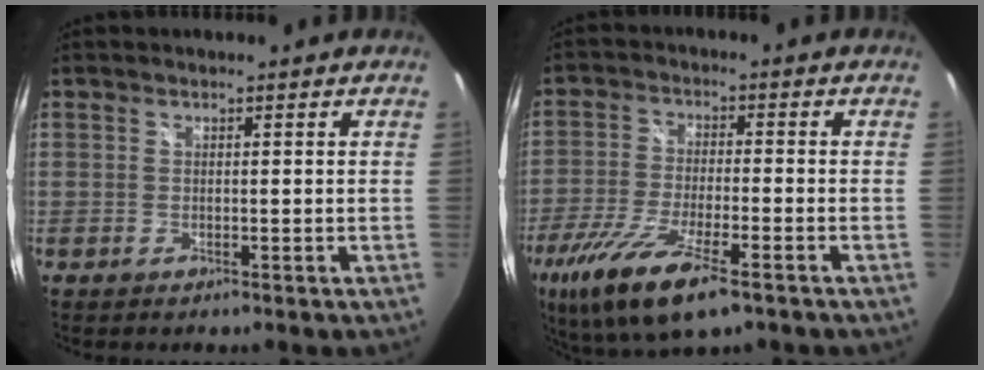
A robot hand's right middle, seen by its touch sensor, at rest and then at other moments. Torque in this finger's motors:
{"motor_torque": [1.39, -0.75, 0.48, 0.21]}